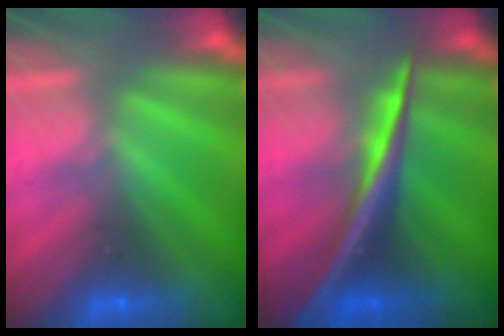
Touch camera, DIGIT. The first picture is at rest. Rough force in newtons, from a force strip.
{"total": 2.6}